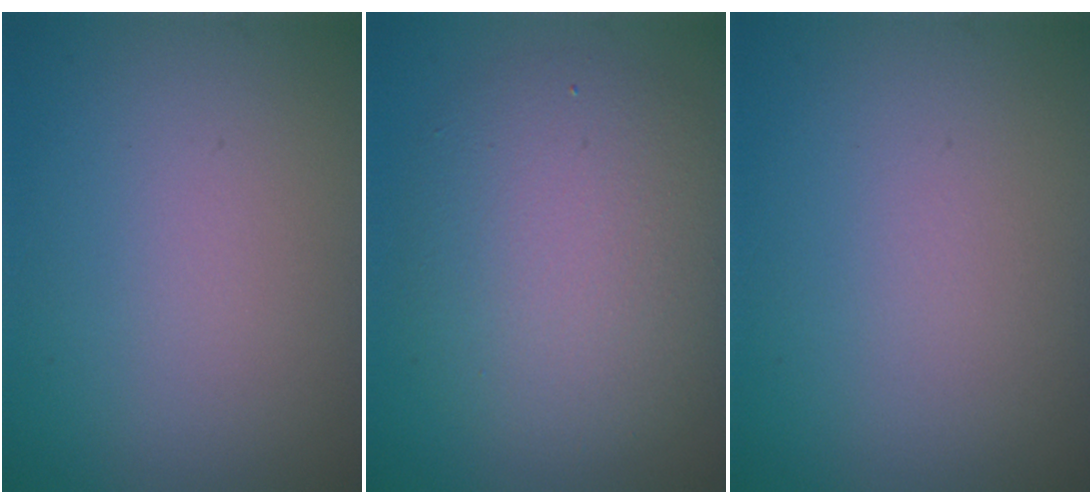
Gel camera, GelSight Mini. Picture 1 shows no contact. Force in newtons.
{"total": 6.4, "press": 6.4, "slide": 0.4}
{"total": 0.0}